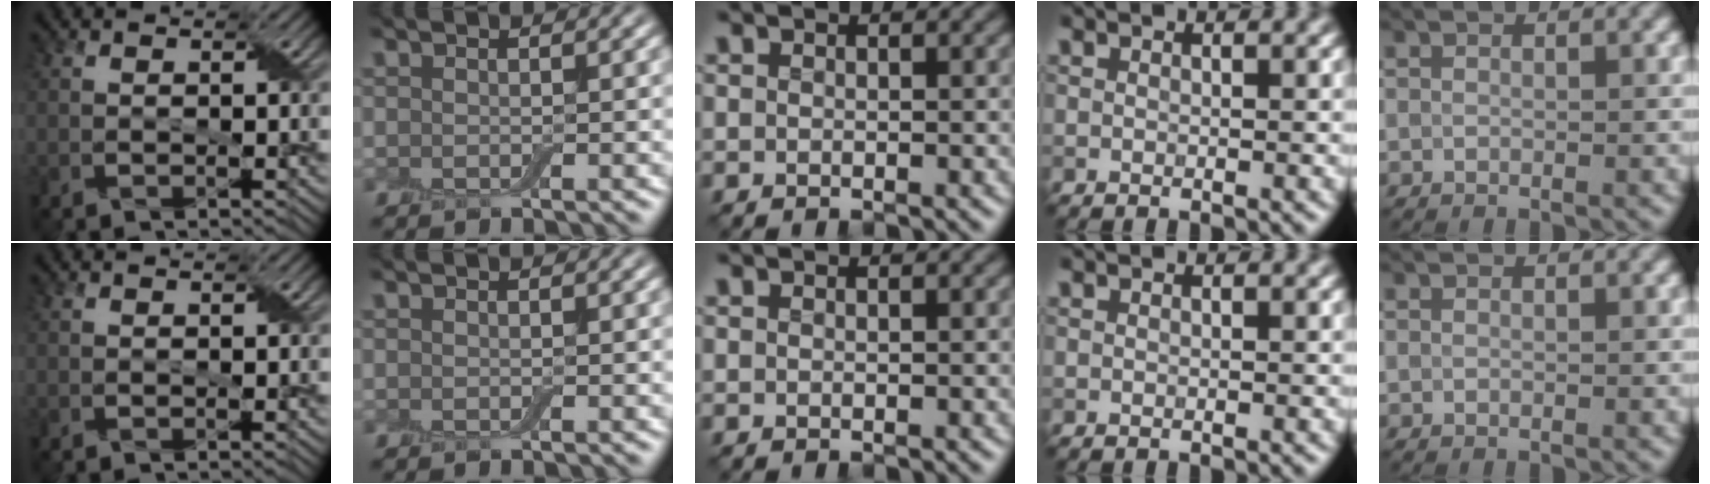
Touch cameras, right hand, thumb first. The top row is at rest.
{}